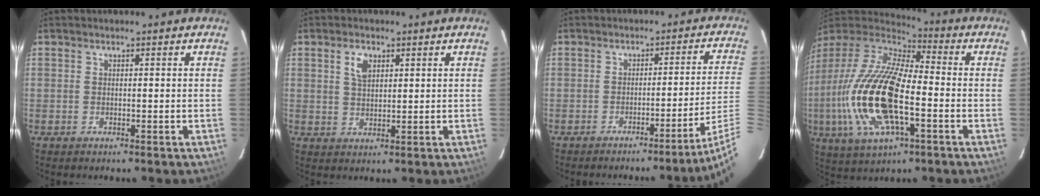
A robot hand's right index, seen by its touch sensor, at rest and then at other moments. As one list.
[{"total": 3.9, "force": [1.8, 2.2, 2.6], "torque": [-0.047, 0.007, 0.034]}, {"total": 10.2, "force": [-6.9, -2.8, 6.9], "torque": [-0.074, -0.013, -0.087]}, {"total": 24.0, "force": [-5.3, 9.3, 21.5], "torque": [-0.446, -0.027, -0.103]}]